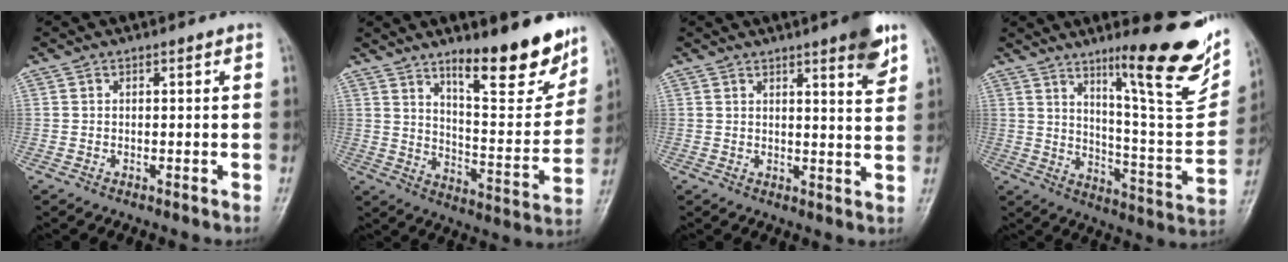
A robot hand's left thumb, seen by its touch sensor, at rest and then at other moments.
{"total": 17.3, "force": [11.9, 5.0, 11.5], "torque": [-0.120, -0.085, 0.187]}
{"total": 6.5, "force": [4.1, 0.9, 4.9], "torque": [-0.057, -0.023, 0.052]}
{"total": 21.5, "force": [12.3, 3.9, 17.2], "torque": [-0.204, -0.064, 0.189]}